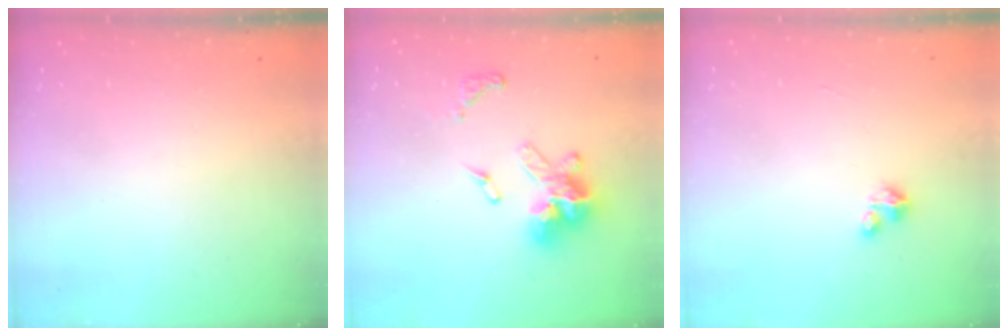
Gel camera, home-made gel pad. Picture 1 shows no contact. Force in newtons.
{"total": 13.7, "press": 13.6, "slide": 1.2}
{"total": 2.0, "press": 2.0, "slide": 0.3}